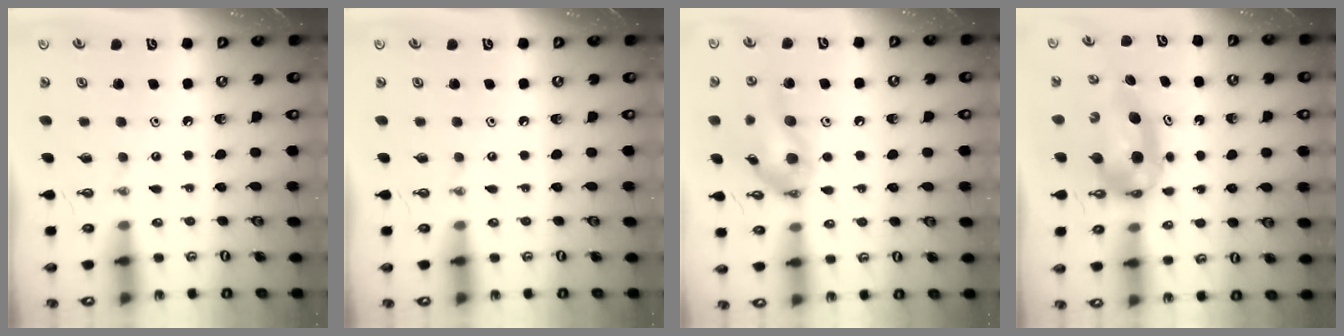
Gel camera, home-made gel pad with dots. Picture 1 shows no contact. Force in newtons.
{"total": 0.0}
{"total": 15.0, "press": 14.1, "slide": 5.0}
{"total": 6.5, "press": 6.1, "slide": 2.3}